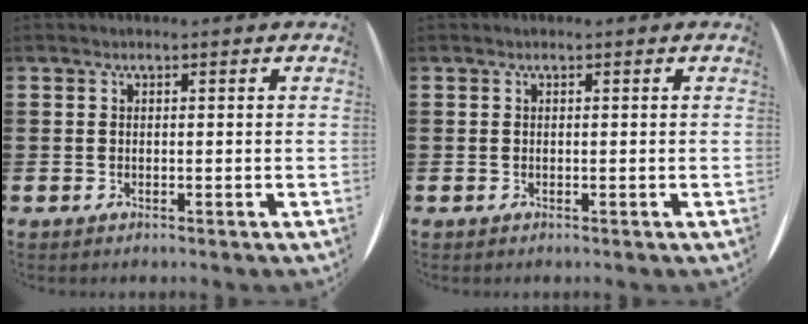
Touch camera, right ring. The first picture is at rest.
{"total": 0.0}